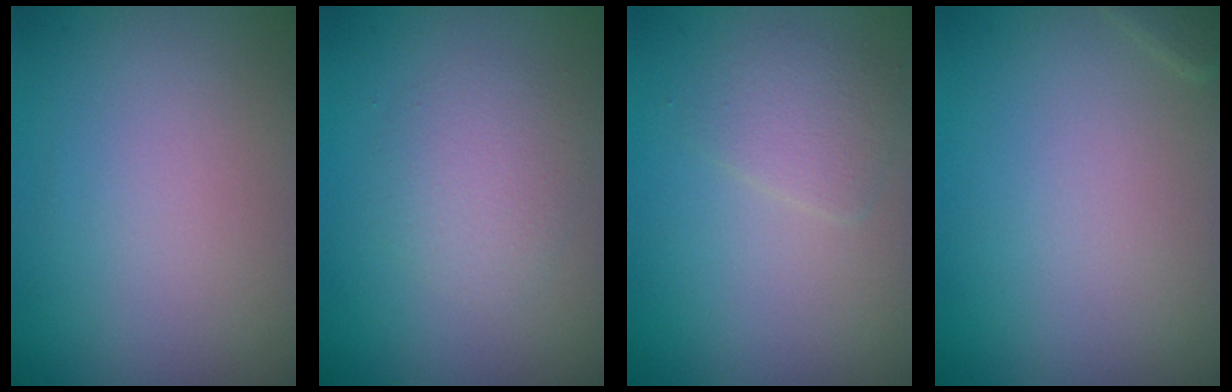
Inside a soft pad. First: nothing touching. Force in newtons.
{"total": 2.4, "press": 2.4, "slide": 0.0}
{"total": 1.9, "press": 1.9, "slide": 0.0}
{"total": 0.7, "press": 0.7, "slide": 0.0}